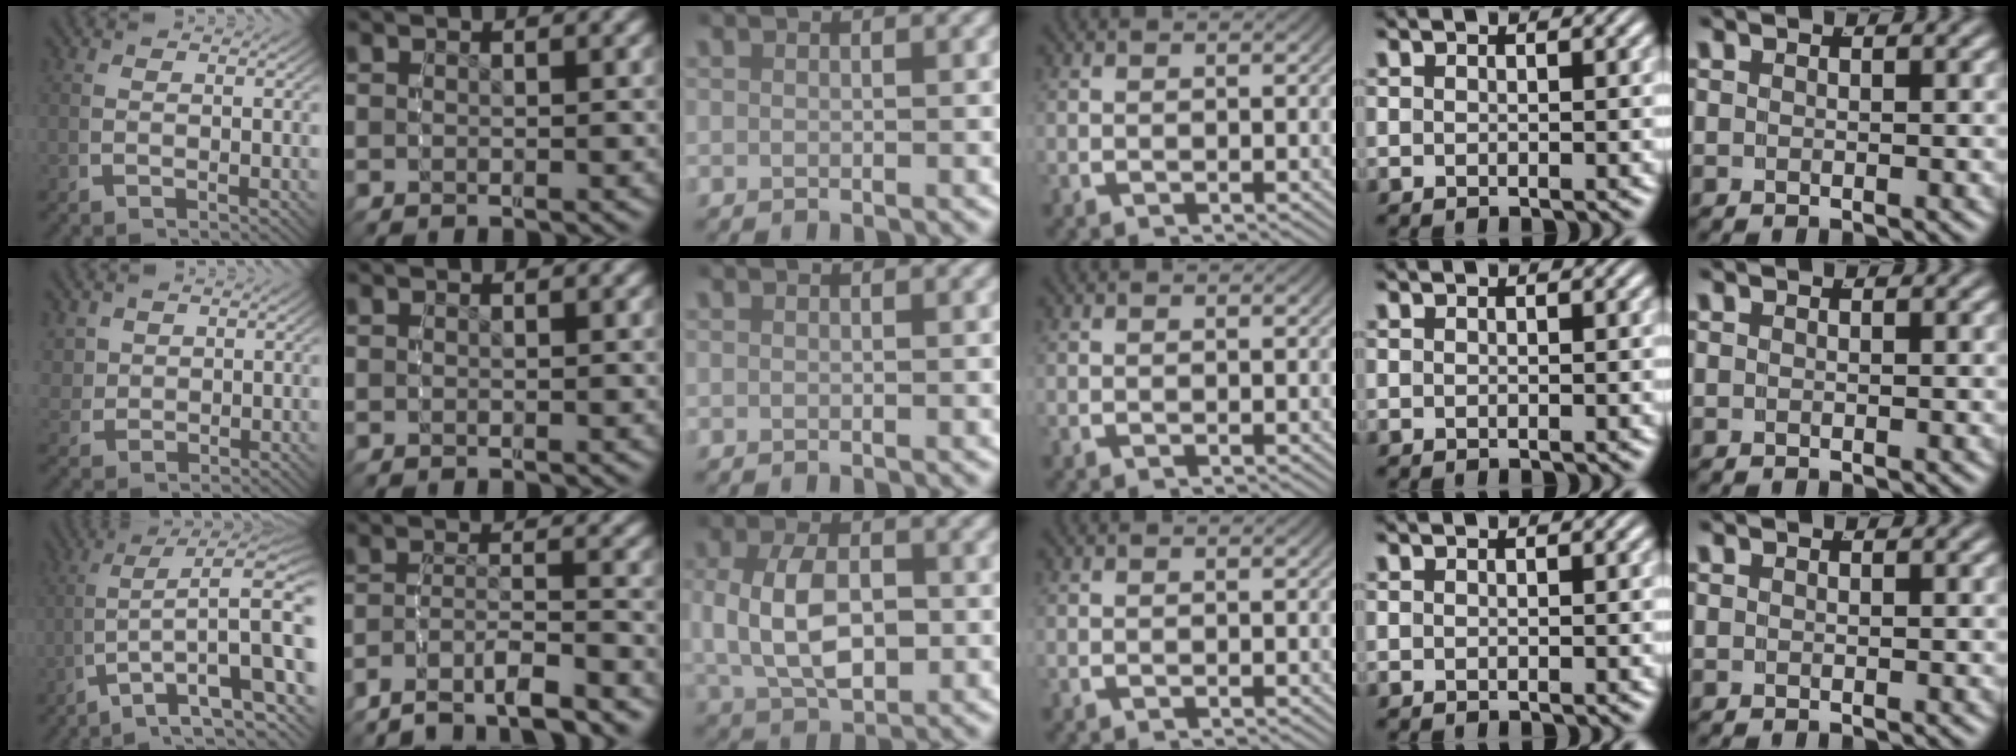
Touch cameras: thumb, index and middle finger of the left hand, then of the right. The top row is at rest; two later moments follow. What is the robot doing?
{"motion": "grasp_and_lifting", "object": "backpack"}